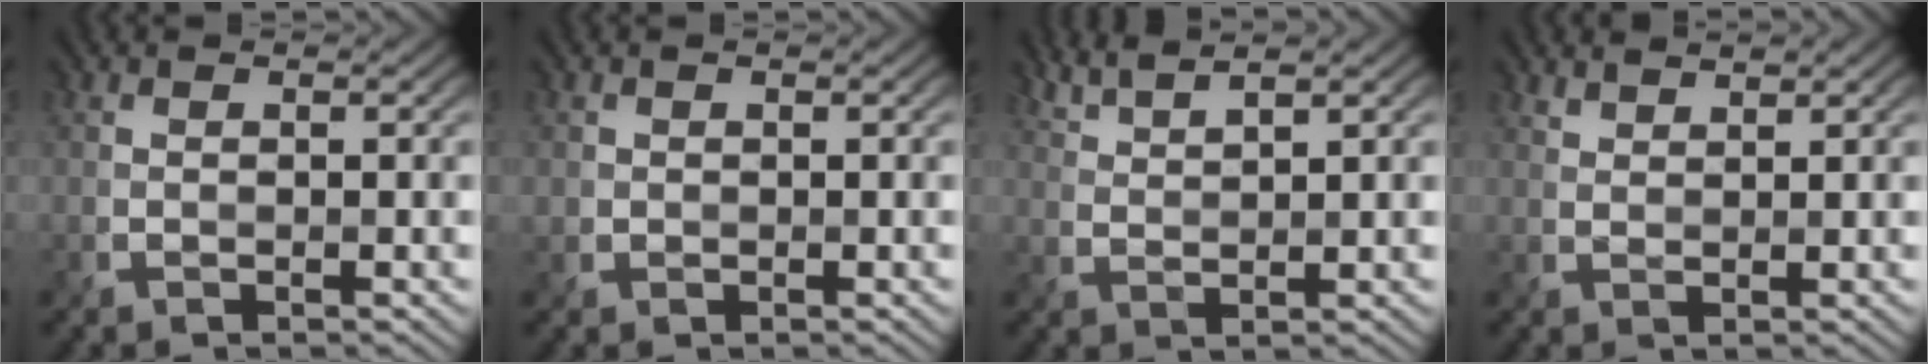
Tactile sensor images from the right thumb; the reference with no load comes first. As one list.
[{"total": 0.9, "force": [0.3, 0.9, 0.0], "torque": [-0.003, -0.003, 0.006]}, {"total": 3.3, "force": [2.8, 0.3, 1.7], "torque": [-0.029, 0.004, 0.059]}, {"total": 1.9, "force": [1.8, 0.3, 0.5], "torque": [-0.015, -0.002, 0.039]}]